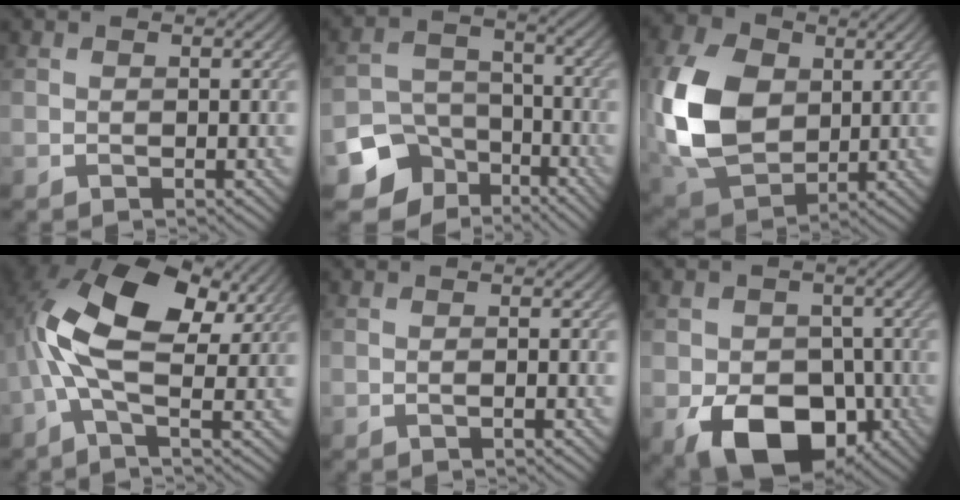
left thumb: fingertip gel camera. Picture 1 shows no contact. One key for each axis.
{"total": 8.6, "fx": -5.4, "fy": 6.1, "fz": 2.6, "tx": -0.061, "ty": -0.020, "tz": -0.104}
{"total": 13.6, "fx": 1.1, "fy": 9.8, "fz": 9.5, "tx": -0.249, "ty": 0.007, "tz": 0.021}
{"total": 11.9, "fx": 1.7, "fy": 5.5, "fz": 10.4, "tx": -0.212, "ty": 0.000, "tz": 0.024}
{"total": 0.7, "fx": -0.2, "fy": 0.0, "fz": 0.6, "tx": -0.013, "ty": 0.000, "tz": -0.007}
{"total": 10.9, "fx": -4.6, "fy": 7.3, "fz": 6.6, "tx": -0.109, "ty": -0.026, "tz": -0.077}